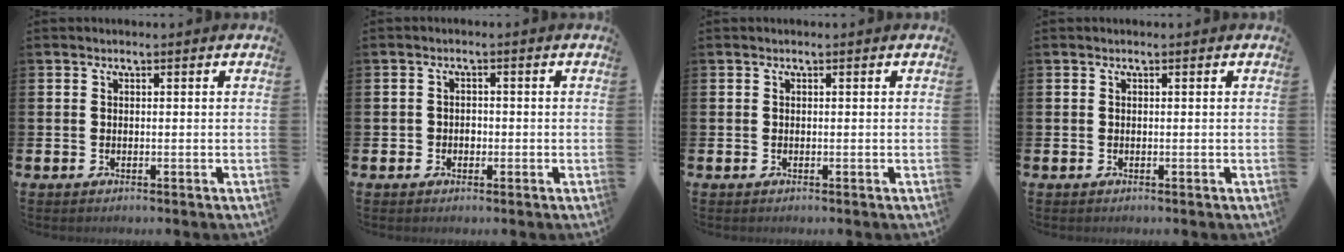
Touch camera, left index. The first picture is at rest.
{"total": 1.4, "force": [-0.4, 1.3, 0.4], "torque": [0.003, 0.000, -0.014]}
{"total": 0.0}
{"total": 0.0}